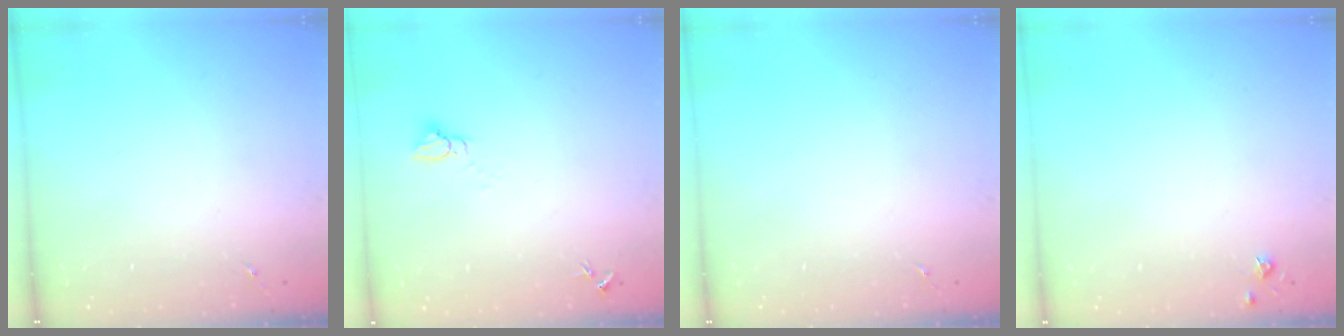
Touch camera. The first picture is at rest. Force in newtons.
{"total": 3.2, "press": 3.2, "slide": 0.1}
{"total": 0.0}
{"total": 3.8, "press": 3.8, "slide": 0.5}